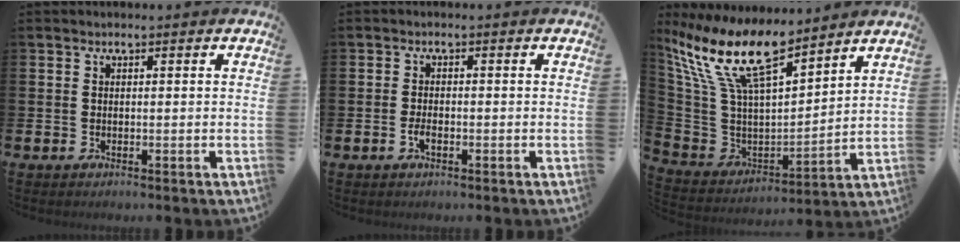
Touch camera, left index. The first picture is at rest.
{"total": 1.8, "force": [-0.7, 0.8, 1.4], "torque": [-0.029, 0.001, -0.013]}
{"total": 13.5, "force": [10.6, 3.9, 7.4], "torque": [-0.191, -0.056, 0.191]}